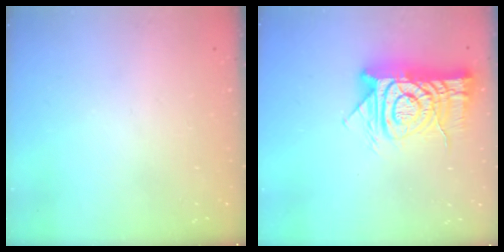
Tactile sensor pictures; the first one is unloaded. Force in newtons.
{"total": 16.8, "press": 16.8, "slide": 1.7}